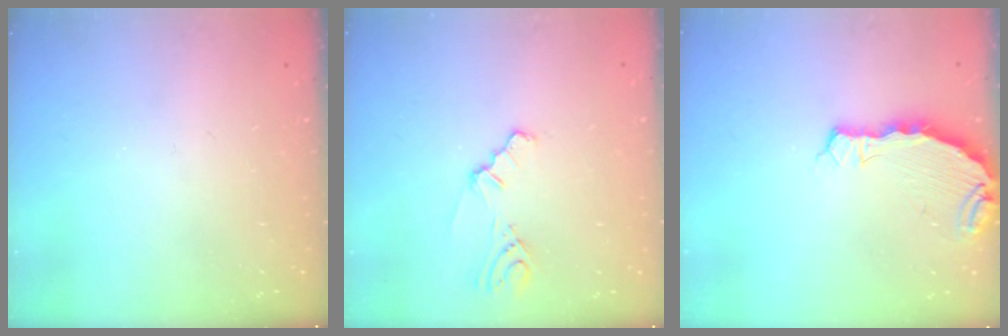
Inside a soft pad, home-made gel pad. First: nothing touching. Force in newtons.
{"total": 1.7, "press": 1.6, "slide": 0.5}
{"total": 5.7, "press": 5.0, "slide": 2.8}